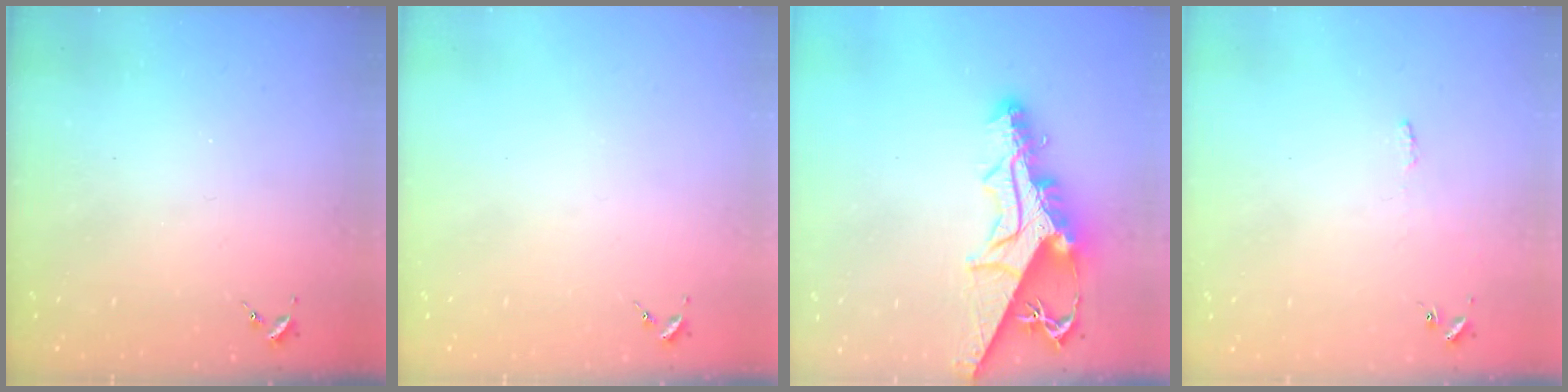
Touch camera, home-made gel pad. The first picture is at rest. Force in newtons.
{"total": 0.0}
{"total": 15.3, "press": 15.3, "slide": 1.3}
{"total": 3.8, "press": 3.8, "slide": 0.4}